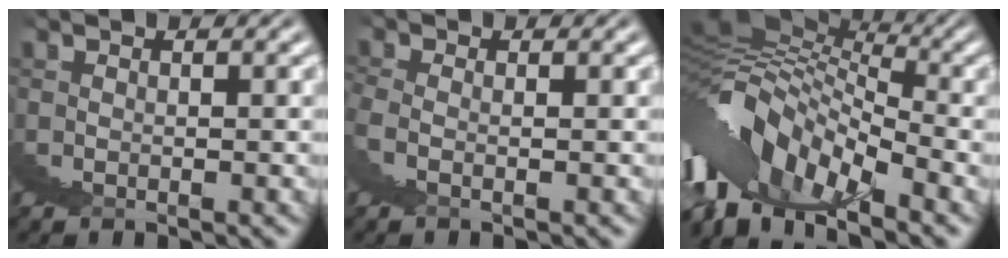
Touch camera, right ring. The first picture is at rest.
{"total": 1.0, "force": [-0.2, -0.1, -1.0], "torque": [0.007, 0.001, -0.006]}
{"total": 8.5, "force": [1.5, 3.6, 7.5], "torque": [-0.079, 0.026, 0.011]}